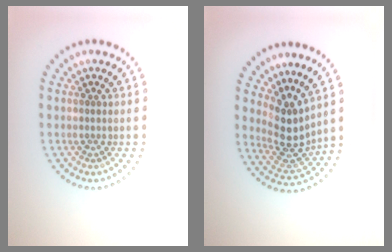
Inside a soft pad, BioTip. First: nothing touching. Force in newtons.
{"total": 3.8, "press": 3.0, "slide": 2.3}